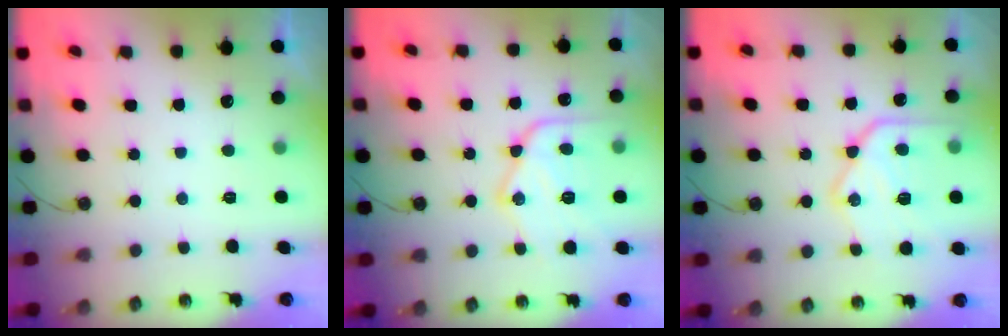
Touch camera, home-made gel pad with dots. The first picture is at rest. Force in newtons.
{"total": 18.4, "press": 18.3, "slide": 1.5}
{"total": 19.3, "press": 19.2, "slide": 1.9}